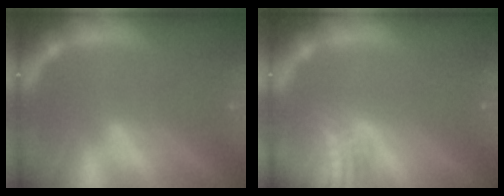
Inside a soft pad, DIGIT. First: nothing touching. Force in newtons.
{"total": 5.0}